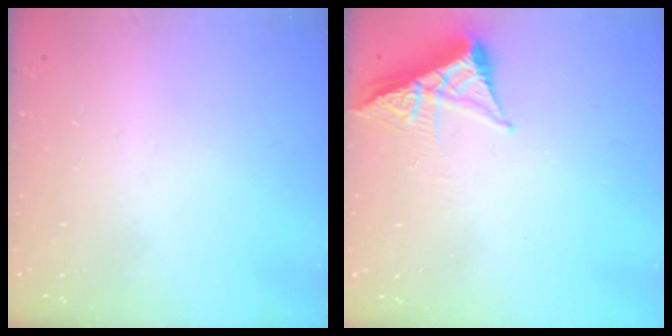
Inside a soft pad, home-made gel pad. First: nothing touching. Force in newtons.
{"total": 6.0, "press": 5.9, "slide": 0.8}